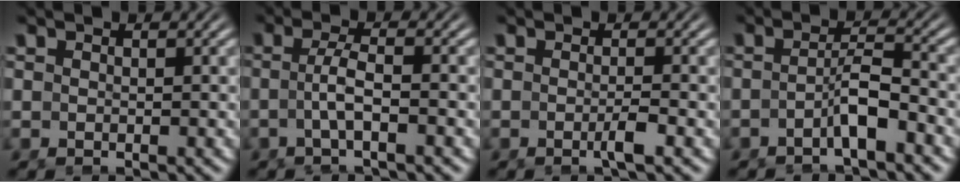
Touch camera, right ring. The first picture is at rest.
{"total": 2.8, "force": [-1.0, -0.1, 2.6], "torque": [-0.054, -0.007, -0.014]}
{"total": 1.5, "force": [-0.8, -0.4, 1.1], "torque": [-0.015, 0.000, -0.017]}
{"total": 2.8, "force": [-1.8, -0.2, 2.1], "torque": [-0.029, -0.008, -0.027]}